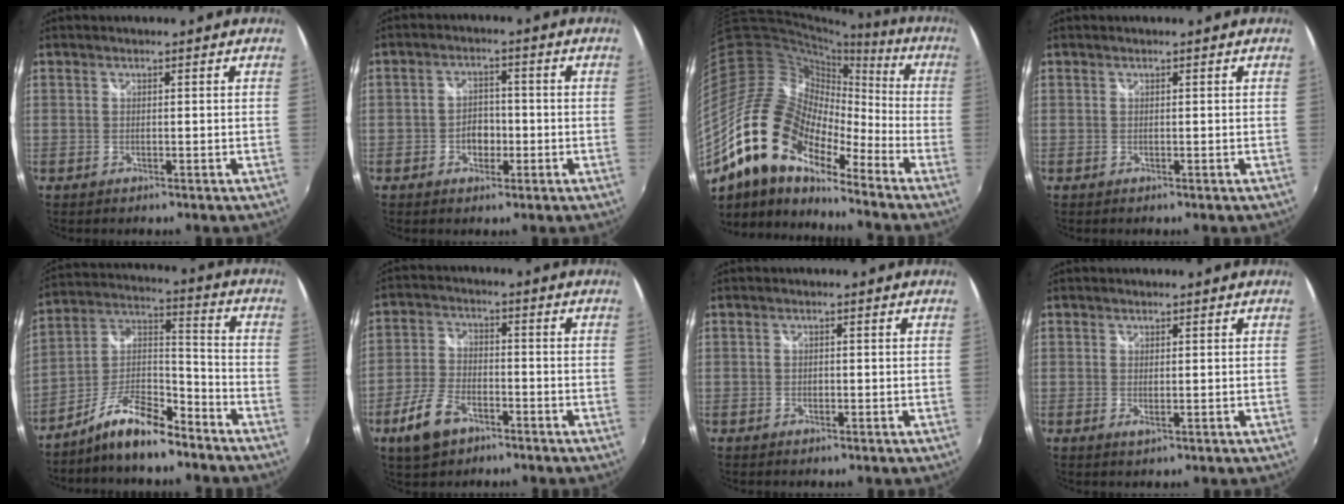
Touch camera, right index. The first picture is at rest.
{"total": 4.3, "force": [-1.5, 3.2, 2.3], "torque": [-0.040, 0.007, -0.021]}
{"total": 18.3, "force": [-12.2, 8.4, 10.8], "torque": [-0.187, -0.014, -0.243]}
{"total": 0.0}
{"total": 12.2, "force": [-9.1, 3.5, 7.3], "torque": [-0.153, 0.025, -0.168]}
{"total": 8.9, "force": [-5.2, 4.8, 5.4], "torque": [-0.127, -0.001, -0.098]}
{"total": 0.7, "force": [-0.4, 0.6, 0.2], "torque": [-0.002, -0.002, -0.007]}
{"total": 1.1, "force": [0.0, 0.2, 1.1], "torque": [-0.020, -0.002, 0.001]}